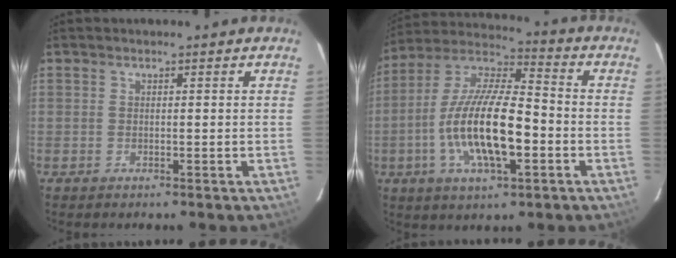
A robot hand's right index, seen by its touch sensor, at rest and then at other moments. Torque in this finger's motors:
{"motor_torque": [0.83, -0.42, 1.05, 0.21]}